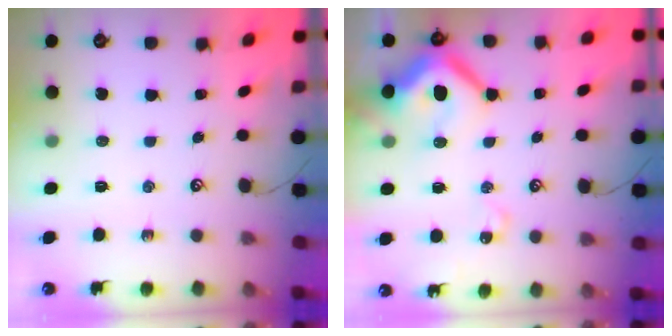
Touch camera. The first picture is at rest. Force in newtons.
{"total": 15.0, "press": 14.9, "slide": 1.6}